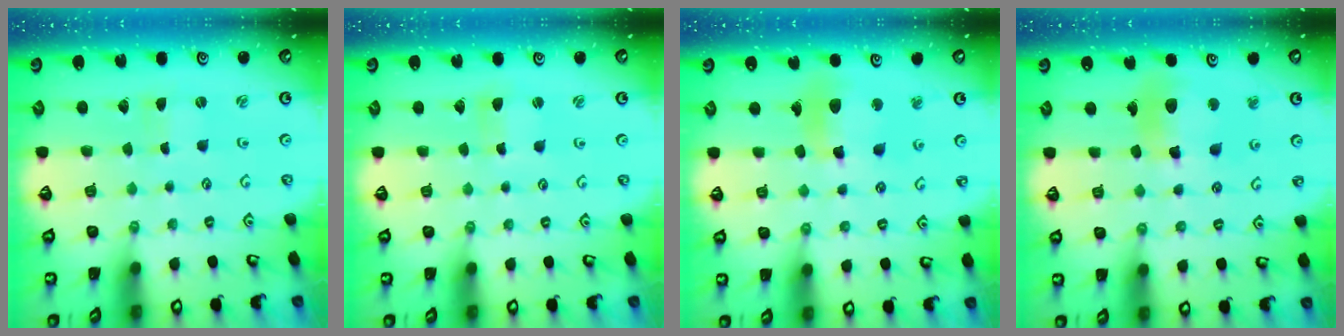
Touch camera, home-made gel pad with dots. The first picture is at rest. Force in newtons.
{"total": 2.2, "press": 2.2, "slide": 0.3}
{"total": 12.4, "press": 12.3, "slide": 1.6}
{"total": 12.7, "press": 12.7, "slide": 1.4}